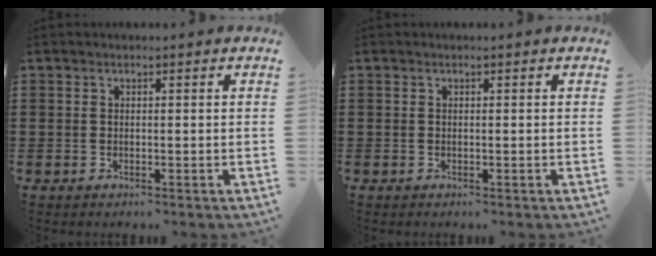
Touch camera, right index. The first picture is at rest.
{"total": 0.0}